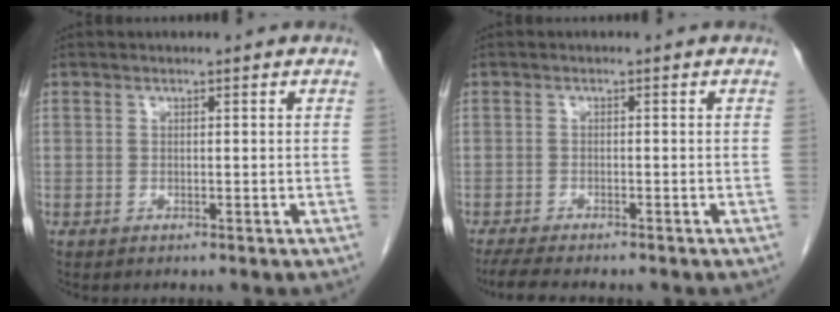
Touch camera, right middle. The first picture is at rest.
{"total": 6.2, "force": [-5.2, 0.9, 3.1], "torque": [-0.053, -0.017, -0.080]}